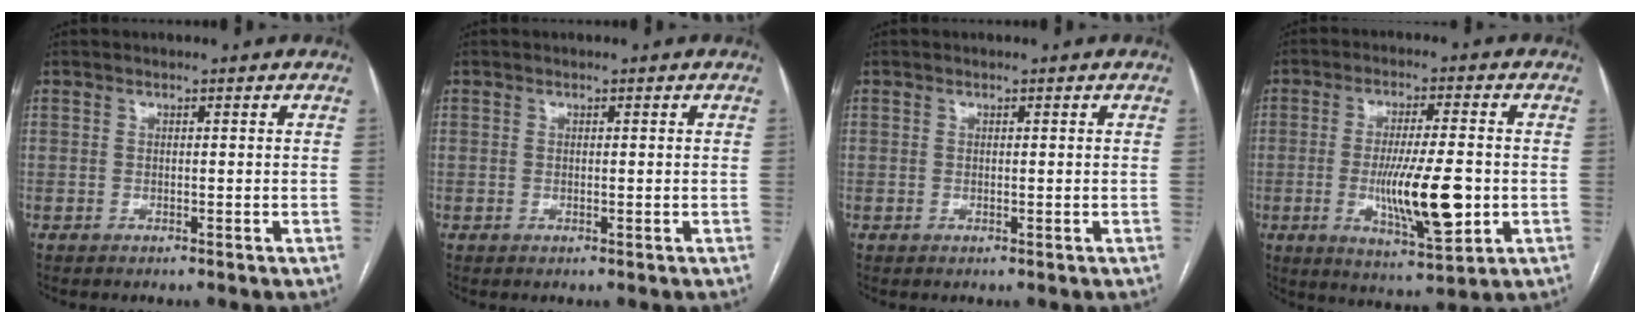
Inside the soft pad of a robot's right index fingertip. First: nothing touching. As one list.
[{"total": 0.0}, {"total": 0.0}, {"total": 11.8, "force": [-2.0, 1.8, 11.5], "torque": [-0.201, -0.019, -0.029]}]